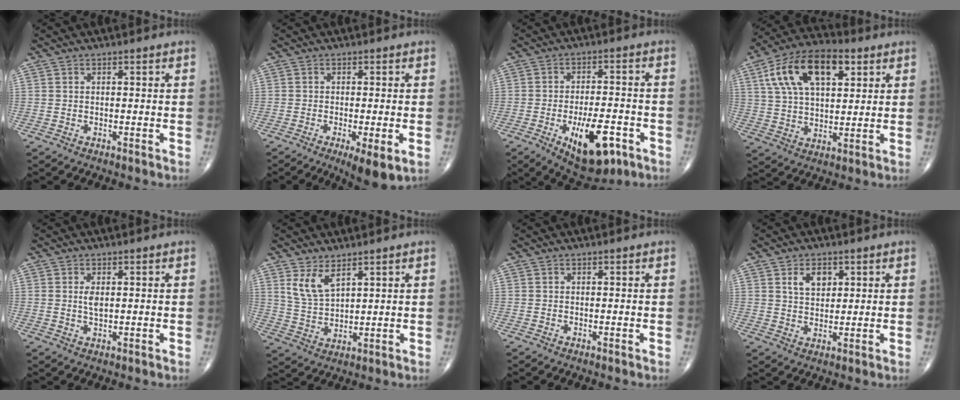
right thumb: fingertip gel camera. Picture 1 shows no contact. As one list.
[{"total": 6.7, "force": [-2.4, 1.5, 6.1], "torque": [-0.097, -0.017, -0.037]}, {"total": 13.5, "force": [-5.7, 5.9, 10.7], "torque": [-0.149, 0.018, -0.076]}, {"total": 17.1, "force": [6.6, 9.0, 13.0], "torque": [-0.215, 0.004, 0.113]}, {"total": 2.3, "force": [0.5, 1.1, 2.0], "torque": [-0.036, -0.005, 0.010]}, {"total": 6.1, "force": [3.6, 2.8, 4.0], "torque": [-0.074, -0.026, 0.080]}, {"total": 0.0}, {"total": 4.9, "force": [2.1, 3.1, 3.1], "torque": [-0.036, -0.012, 0.037]}]